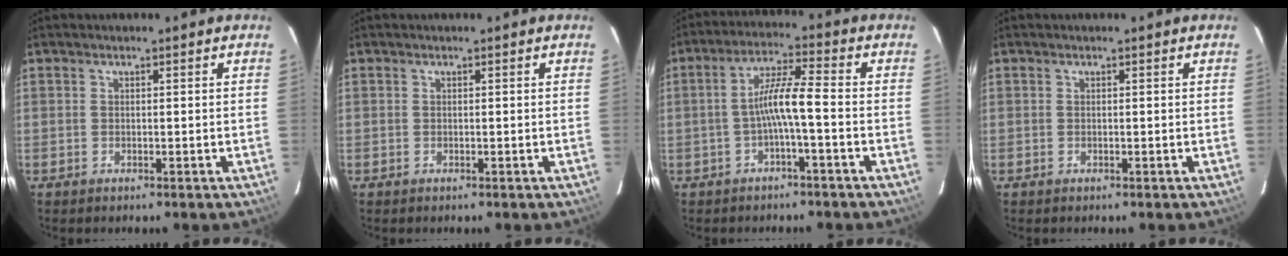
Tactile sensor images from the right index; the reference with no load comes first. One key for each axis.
{"total": 0.0}
{"total": 6.0, "fx": -2.0, "fy": -0.1, "fz": 5.6, "tx": -0.118, "ty": 0.013, "tz": -0.035}
{"total": 0.0}